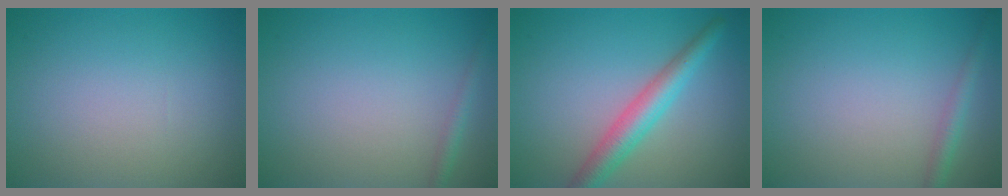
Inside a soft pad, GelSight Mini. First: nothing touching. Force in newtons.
{"total": 1.1, "press": 1.1, "slide": 0.1}
{"total": 3.9, "press": 3.9, "slide": 0.1}
{"total": 1.6, "press": 1.6, "slide": 0.1}